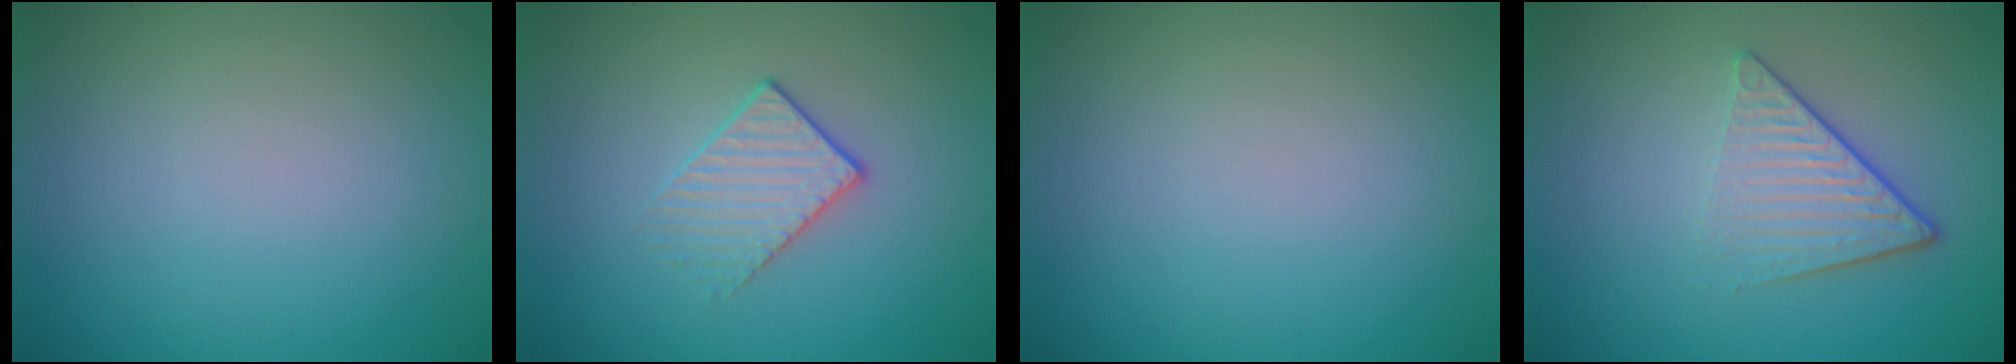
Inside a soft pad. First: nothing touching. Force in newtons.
{"total": 1.8, "press": 1.4, "slide": 1.1}
{"total": 0.0}
{"total": 4.5, "press": 2.8, "slide": 3.5}